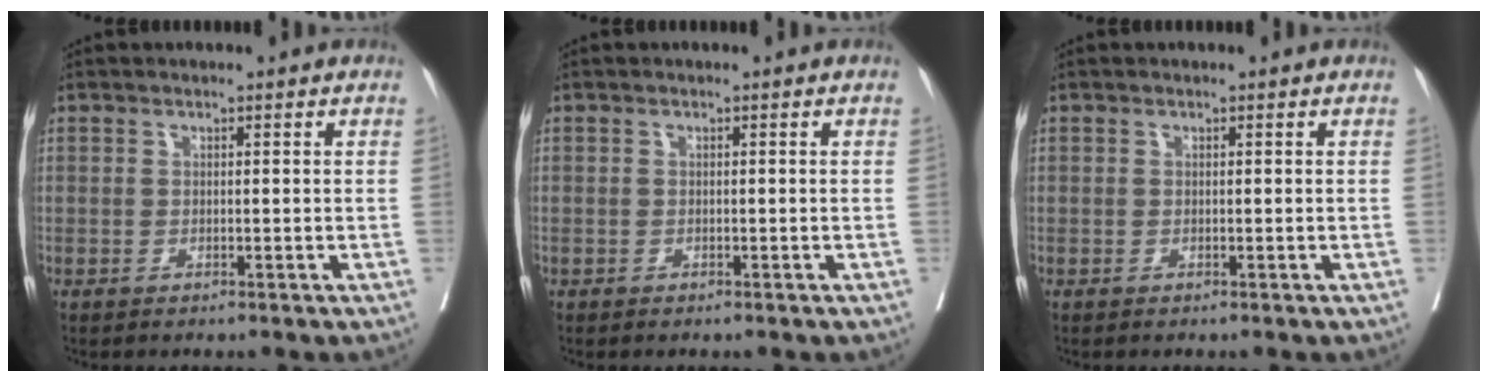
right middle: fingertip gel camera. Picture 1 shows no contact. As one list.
[{"total": 0.0}, {"total": 0.0}]